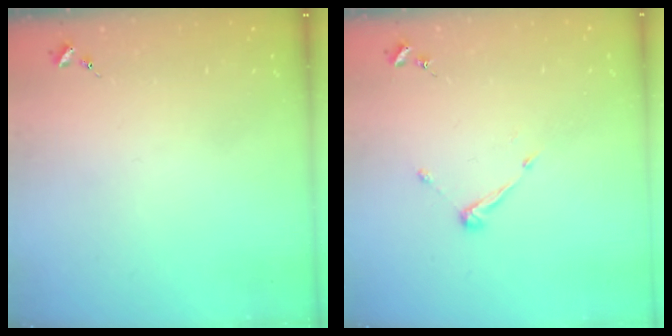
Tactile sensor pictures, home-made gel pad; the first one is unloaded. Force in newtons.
{"total": 6.6, "press": 6.6, "slide": 0.5}